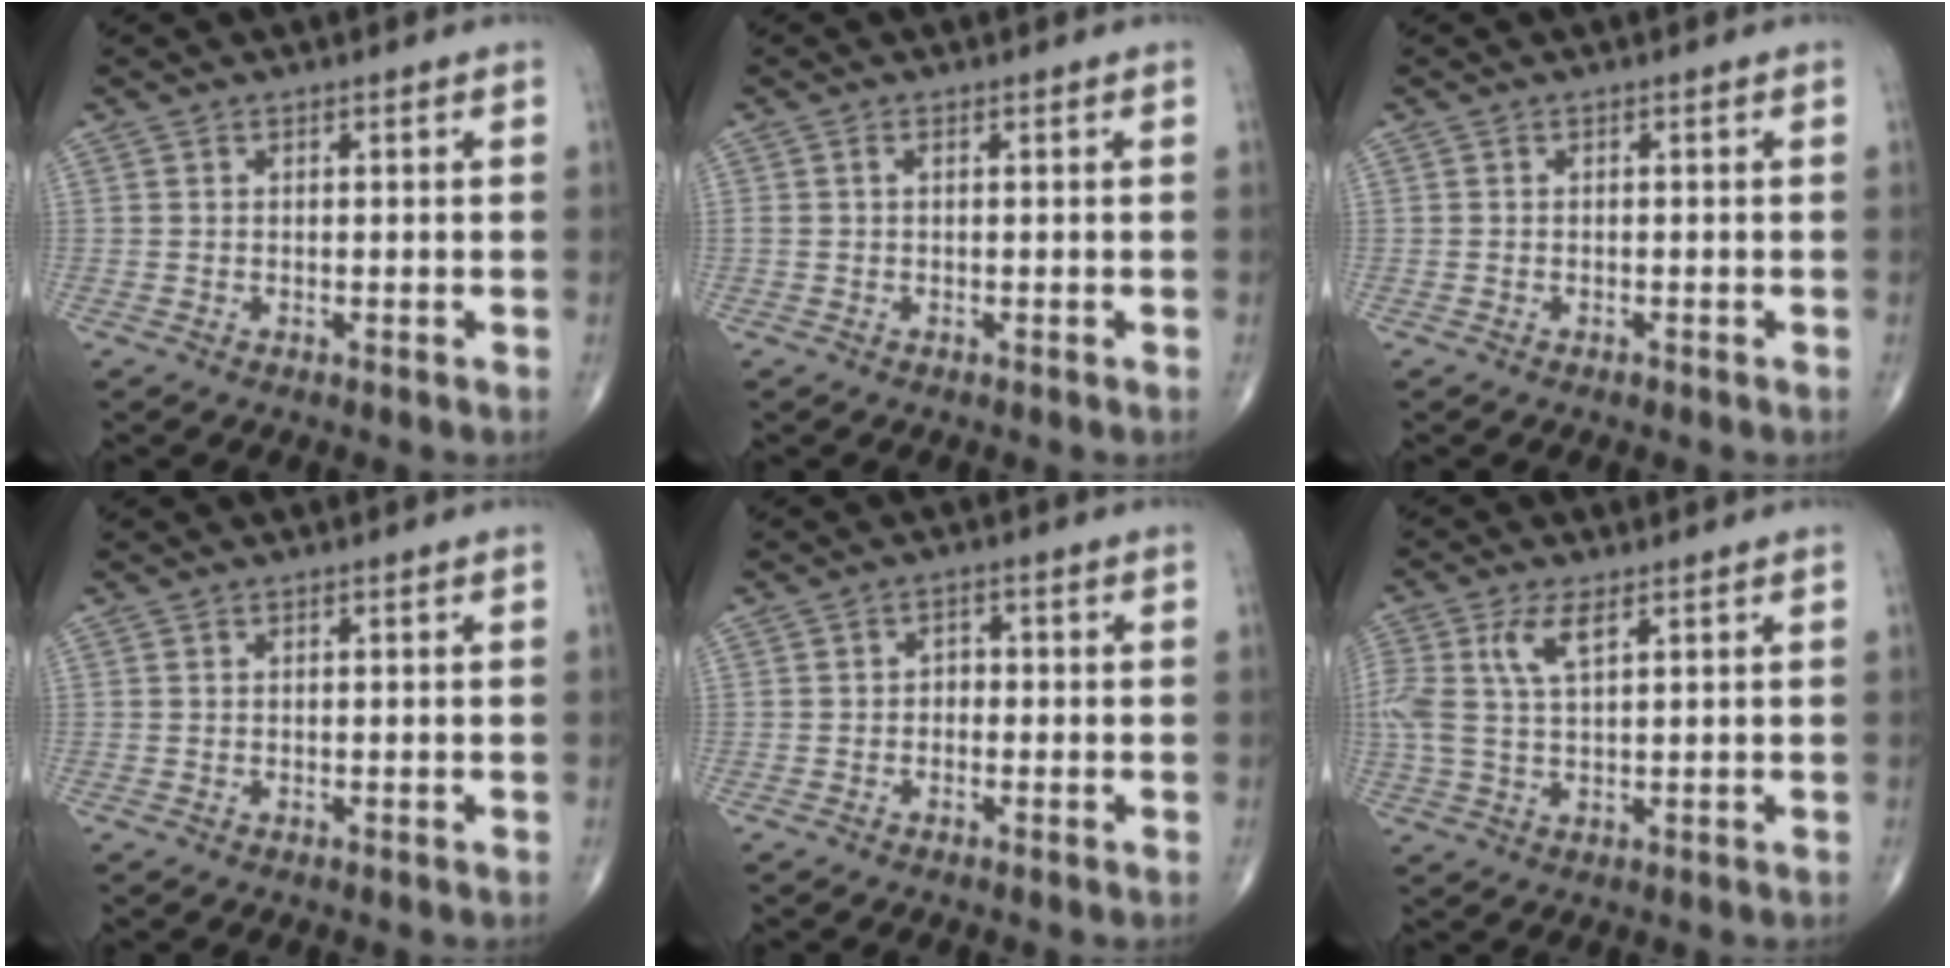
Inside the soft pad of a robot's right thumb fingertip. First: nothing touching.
{"total": 0.8, "force": [0.2, 0.3, 0.8], "torque": [-0.022, 0.006, 0.004]}
{"total": 0.5, "force": [-0.4, 0.3, 0.2], "torque": [-0.006, 0.001, -0.008]}
{"total": 0.0}
{"total": 1.9, "force": [-0.5, 1.5, 1.0], "torque": [0.001, 0.009, -0.017]}
{"total": 7.1, "force": [2.6, 2.8, 6.0], "torque": [-0.151, 0.005, 0.054]}